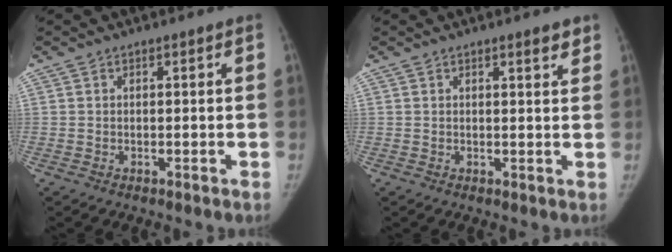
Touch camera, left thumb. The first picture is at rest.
{"total": 2.2, "force": [1.6, 0.5, 1.5], "torque": [-0.014, -0.009, 0.020]}